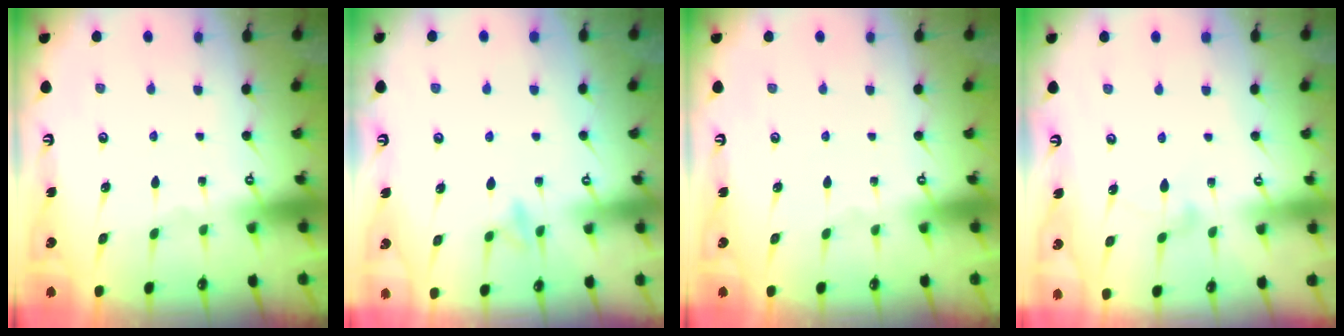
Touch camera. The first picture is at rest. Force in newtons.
{"total": 7.9, "press": 7.9, "slide": 0.8}
{"total": 0.0}
{"total": 6.8, "press": 6.8, "slide": 0.3}